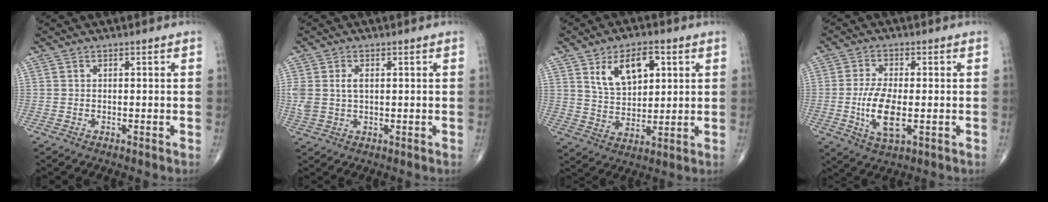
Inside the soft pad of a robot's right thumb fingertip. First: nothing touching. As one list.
[{"total": 4.7, "force": [0.9, 2.9, 3.6], "torque": [-0.085, 0.007, 0.022]}, {"total": 11.0, "force": [4.4, 6.4, 7.9], "torque": [-0.107, -0.014, 0.084]}, {"total": 8.9, "force": [-1.4, 3.7, 8.0], "torque": [-0.161, -0.006, -0.023]}]